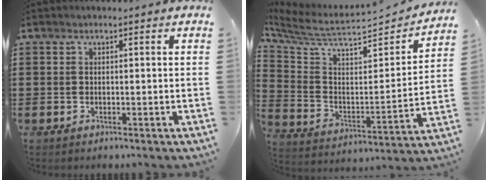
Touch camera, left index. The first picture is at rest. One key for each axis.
{"total": 6.2, "fx": 5.6, "fy": 1.1, "fz": 2.4, "tx": -0.082, "ty": -0.056, "tz": 0.094}